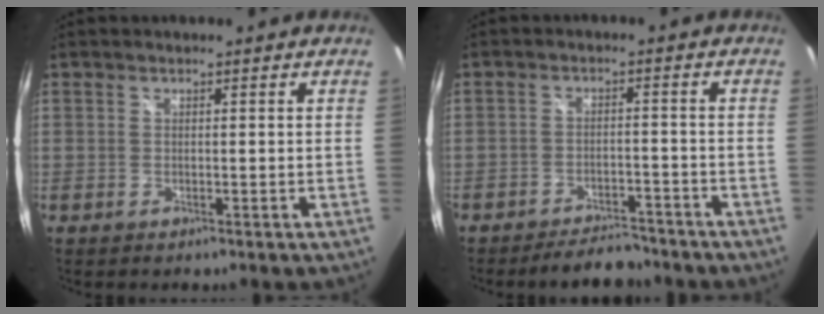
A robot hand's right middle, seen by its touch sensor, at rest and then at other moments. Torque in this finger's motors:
{"motor_torque": [1.08, -1.06, 0.52, 0.21]}